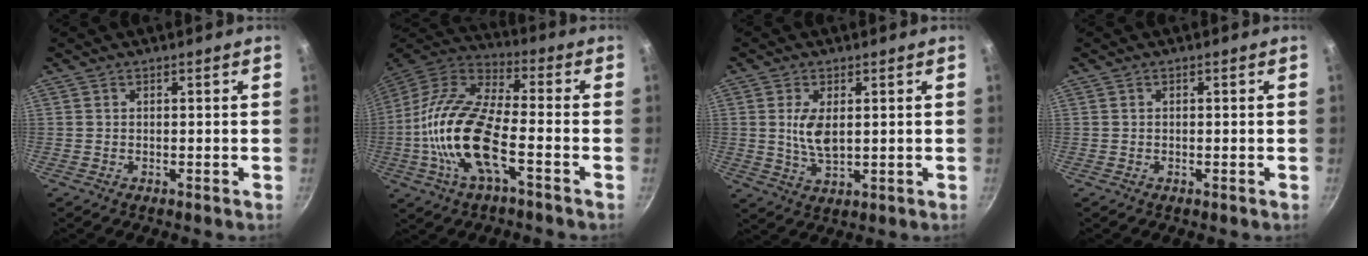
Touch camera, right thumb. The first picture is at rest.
{"total": 18.9, "force": [-4.9, 7.4, 16.7], "torque": [-0.349, 0.031, -0.094]}
{"total": 6.0, "force": [0.9, 3.0, 5.1], "torque": [-0.100, -0.010, 0.023]}
{"total": 0.0}